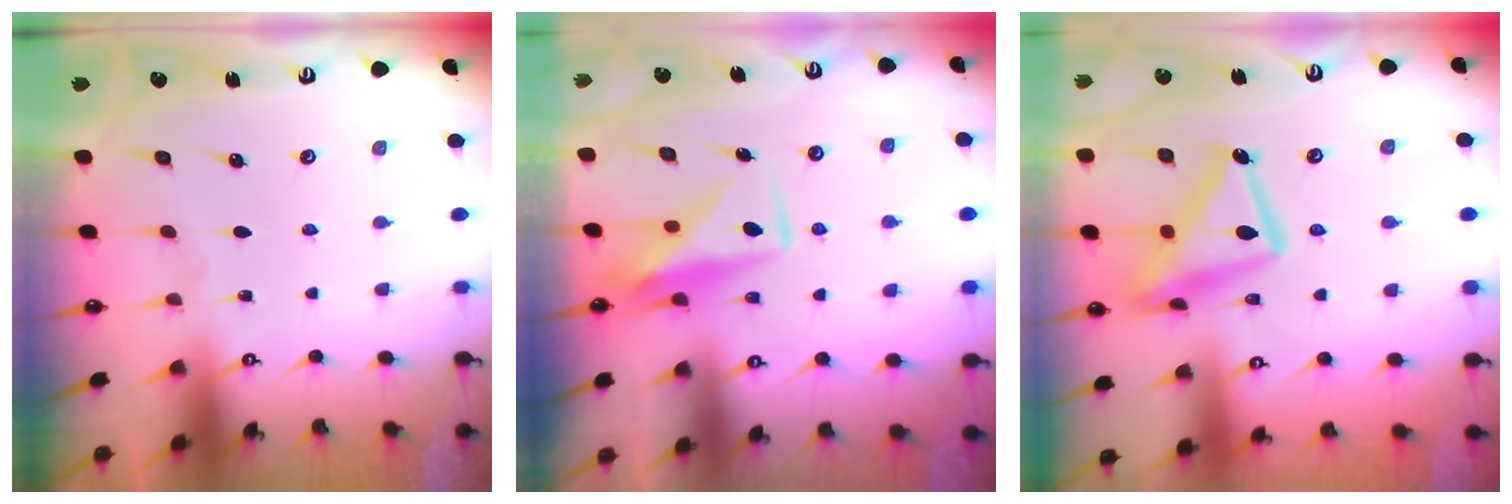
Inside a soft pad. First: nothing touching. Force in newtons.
{"total": 9.1, "press": 9.1, "slide": 0.6}
{"total": 17.9, "press": 17.9, "slide": 1.1}